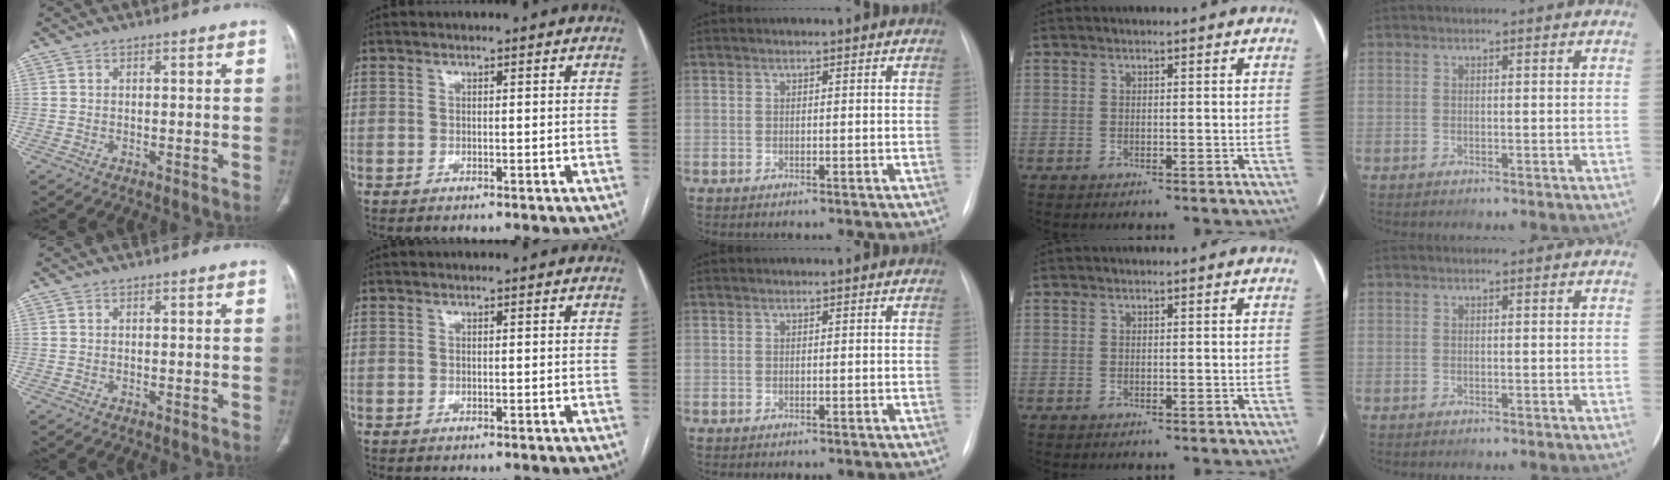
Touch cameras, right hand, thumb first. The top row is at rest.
{}